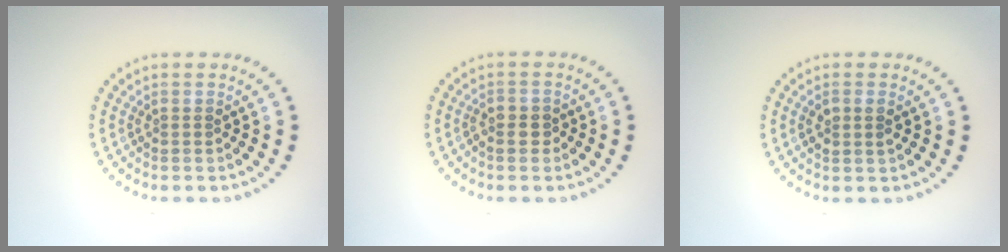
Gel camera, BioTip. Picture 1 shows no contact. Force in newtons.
{"total": 1.2, "press": 1.1, "slide": 0.3}
{"total": 1.4, "press": 1.4, "slide": 0.5}